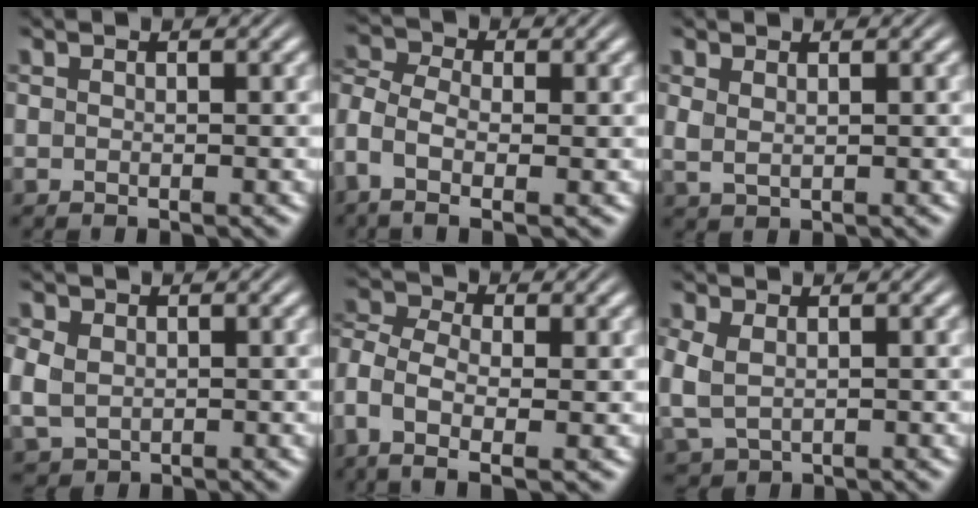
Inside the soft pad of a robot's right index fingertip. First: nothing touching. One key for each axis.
{"total": 5.4, "fx": -0.5, "fy": 3.9, "fz": 3.7, "tx": -0.109, "ty": -0.019, "tz": -0.008}
{"total": 1.4, "fx": 0.9, "fy": 0.7, "fz": 0.8, "tx": -0.020, "ty": -0.006, "tz": 0.026}
{"total": 4.1, "fx": -0.2, "fy": 3.7, "fz": 1.7, "tx": -0.056, "ty": -0.023, "tz": 0.012}
{"total": 6.5, "fx": -1.0, "fy": 4.4, "fz": 4.6, "tx": -0.131, "ty": -0.034, "tz": -0.005}
{"total": 4.1, "fx": 0.1, "fy": 3.6, "fz": 2.0, "tx": -0.064, "ty": -0.019, "tz": 0.017}